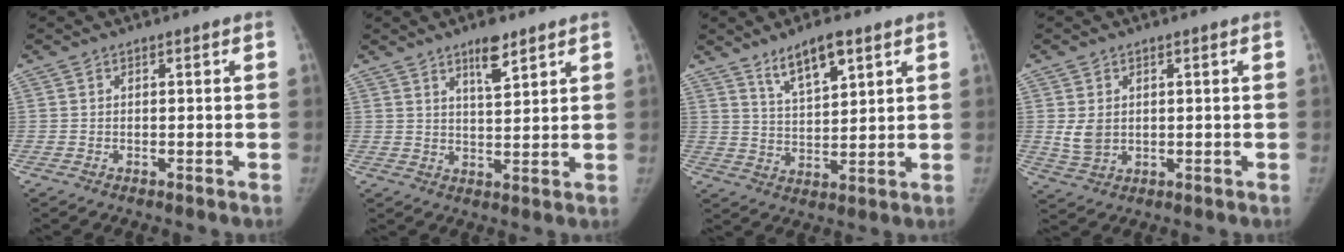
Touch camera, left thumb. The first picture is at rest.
{"total": 6.0, "force": [4.0, 1.8, 4.1], "torque": [-0.053, -0.028, 0.067]}
{"total": 8.5, "force": [5.4, 2.8, 5.9], "torque": [-0.092, -0.031, 0.102]}
{"total": 4.3, "force": [0.7, 3.3, 2.7], "torque": [-0.045, -0.010, 0.024]}